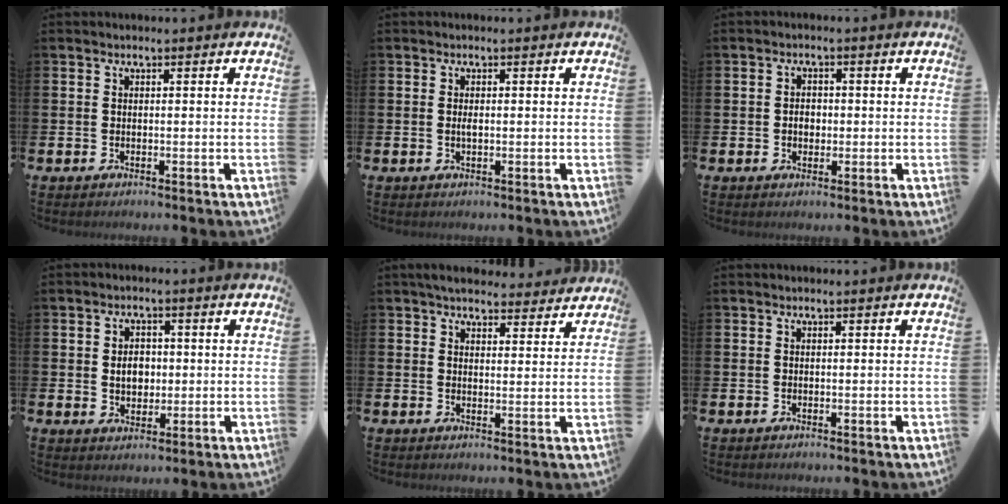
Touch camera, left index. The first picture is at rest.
{"total": 0.9, "force": [0.0, 0.3, 0.8], "torque": [-0.010, -0.002, -0.002]}
{"total": 2.1, "force": [-0.2, 1.6, 1.3], "torque": [-0.003, -0.002, -0.010]}
{"total": 3.7, "force": [0.4, 2.8, 2.3], "torque": [-0.030, 0.003, -0.001]}
{"total": 4.5, "force": [4.3, 1.3, 0.8], "torque": [-0.012, -0.022, 0.075]}
{"total": 0.0}